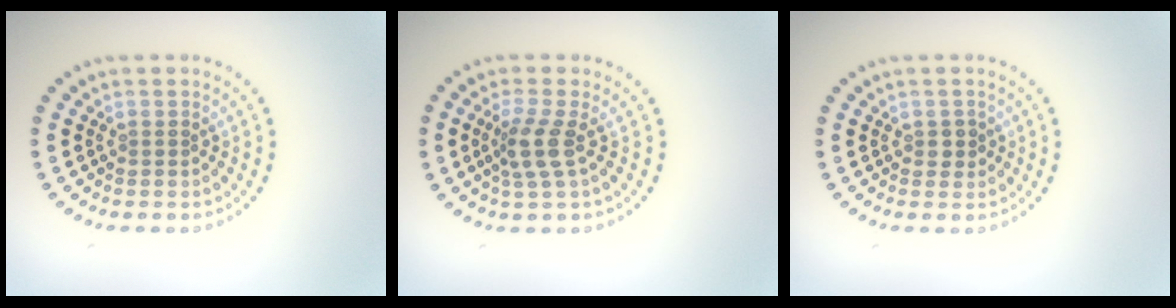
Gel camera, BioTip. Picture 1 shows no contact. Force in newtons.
{"total": 2.8, "press": 2.2, "slide": 1.8}
{"total": 1.0, "press": 0.9, "slide": 0.2}